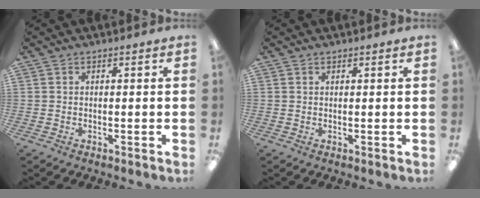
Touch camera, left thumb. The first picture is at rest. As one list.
[{"total": 0.6, "force": [0.5, 0.3, 0.1], "torque": [-0.002, 0.001, 0.009]}]